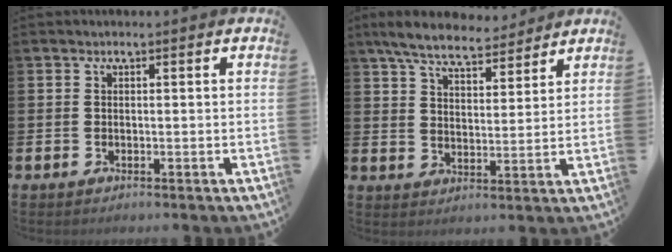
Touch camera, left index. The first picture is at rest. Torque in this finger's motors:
{"motor_torque": [0.29, -0.35, 0.67, 0.17]}